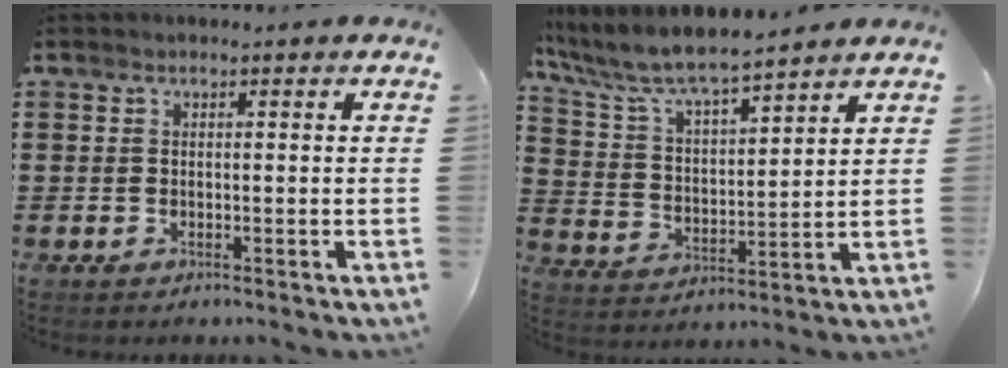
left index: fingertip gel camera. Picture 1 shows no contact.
{"total": 6.9, "force": [6.3, 0.9, 2.8], "torque": [-0.083, -0.036, 0.105]}